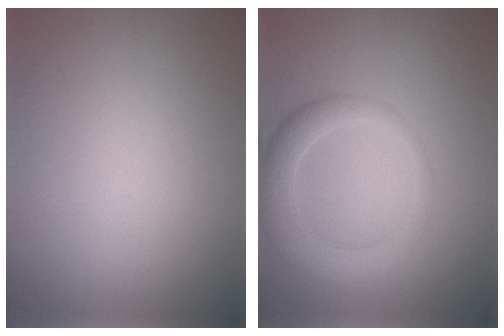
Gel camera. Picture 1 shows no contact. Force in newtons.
{"total": 4.1, "press": 4.1, "slide": 0.2}